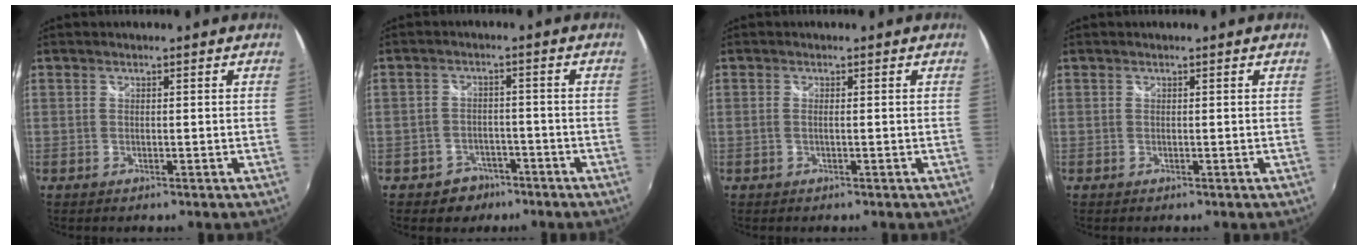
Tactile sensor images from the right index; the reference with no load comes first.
{"total": 5.7, "force": [-3.8, 4.3, 0.8], "torque": [-0.036, 0.015, -0.051]}
{"total": 0.7, "force": [-0.1, 0.0, 0.7], "torque": [-0.014, 0.000, -0.005]}
{"total": 0.0}